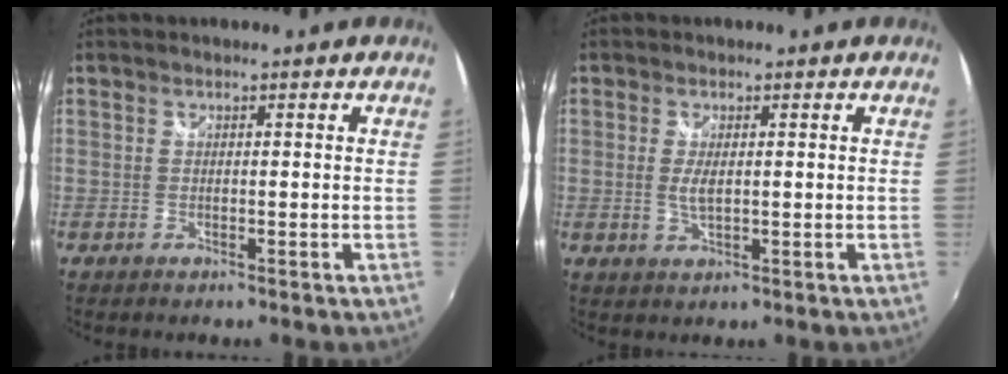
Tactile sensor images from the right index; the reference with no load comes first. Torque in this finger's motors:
{"motor_torque": [0.11, 0.11, 0.06, 0.01]}